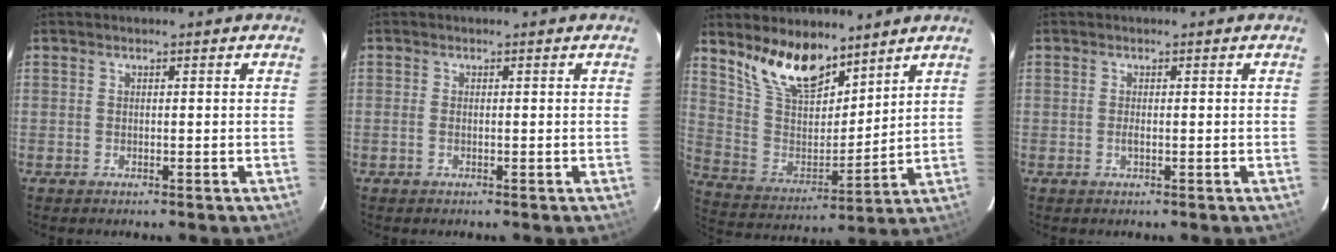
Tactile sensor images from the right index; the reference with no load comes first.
{"total": 1.1, "force": [-0.5, 0.6, 0.8], "torque": [-0.020, 0.000, -0.010]}
{"total": 14.6, "force": [10.8, 6.2, 7.7], "torque": [-0.158, 0.005, 0.215]}
{"total": 1.0, "force": [-0.3, 0.5, 0.9], "torque": [-0.018, 0.000, -0.006]}